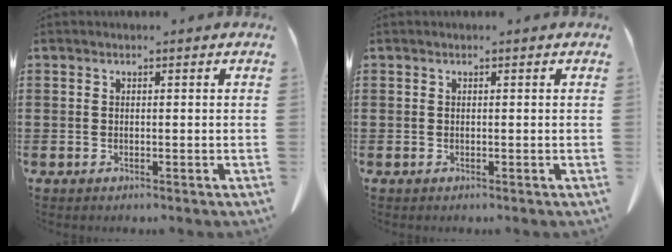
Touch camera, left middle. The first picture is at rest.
{"total": 0.0}